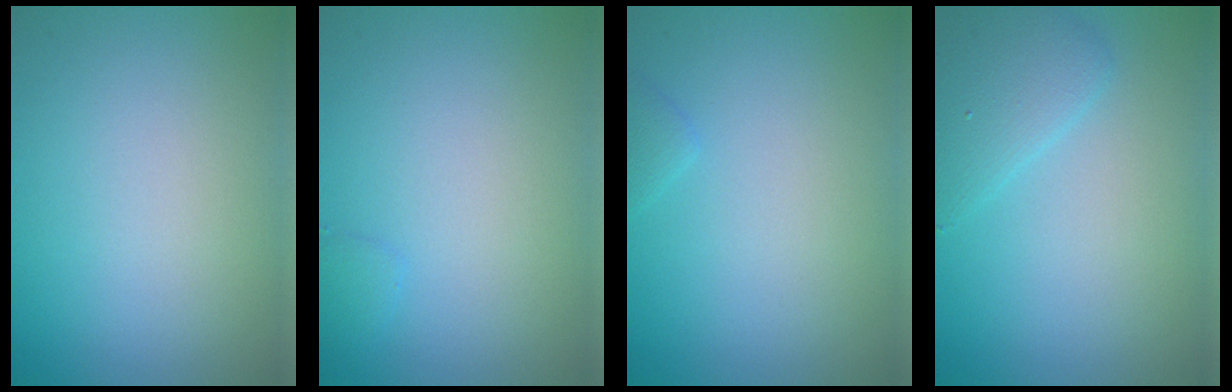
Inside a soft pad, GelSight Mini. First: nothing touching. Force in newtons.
{"total": 0.7, "press": 0.7, "slide": 0.0}
{"total": 0.8, "press": 0.8, "slide": 0.1}
{"total": 2.7, "press": 2.7, "slide": 0.2}